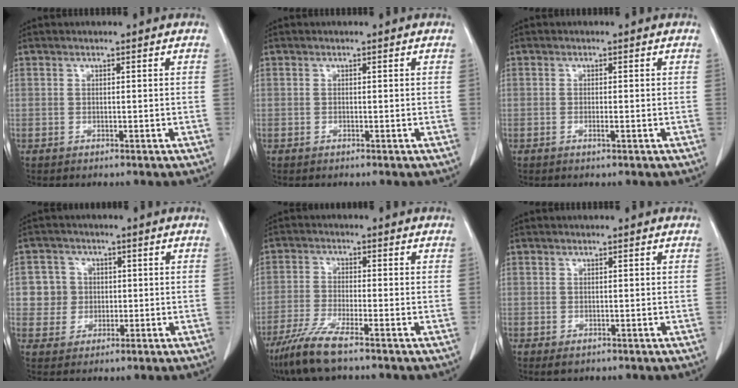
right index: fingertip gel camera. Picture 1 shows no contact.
{"total": 0.0}
{"total": 1.0, "force": [-0.4, 0.1, 0.9], "torque": [-0.018, -0.001, -0.006]}
{"total": 5.2, "force": [0.4, 5.2, 0.5], "torque": [-0.001, 0.015, 0.010]}
{"total": 6.9, "force": [-4.9, 0.3, 4.9], "torque": [-0.105, -0.022, -0.098]}
{"total": 1.1, "force": [-0.2, 1.0, 0.5], "torque": [-0.006, 0.001, 0.002]}